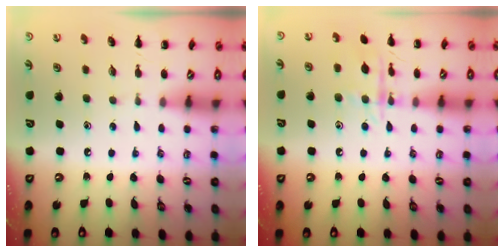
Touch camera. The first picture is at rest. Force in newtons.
{"total": 10.6, "press": 10.6, "slide": 0.6}